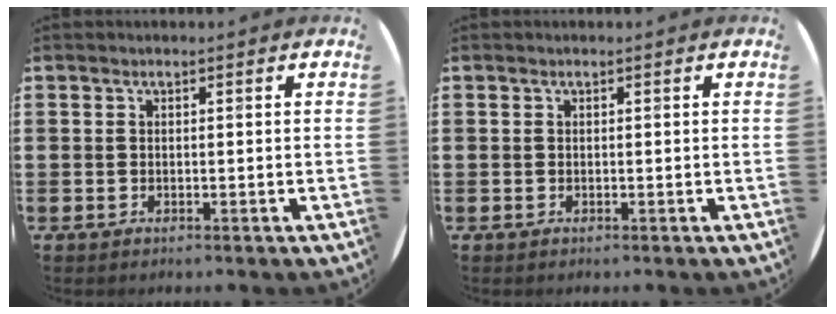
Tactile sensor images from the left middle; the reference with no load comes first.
{"total": 0.0}